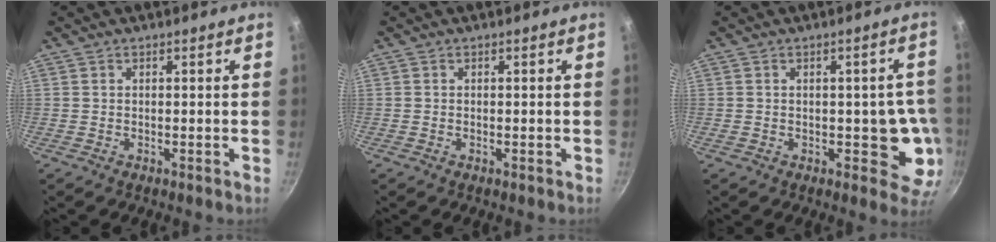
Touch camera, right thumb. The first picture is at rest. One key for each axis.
{"total": 0.0}
{"total": 8.0, "fx": -1.4, "fy": 4.5, "fz": 6.5, "tx": -0.027, "ty": 0.003, "tz": -0.017}